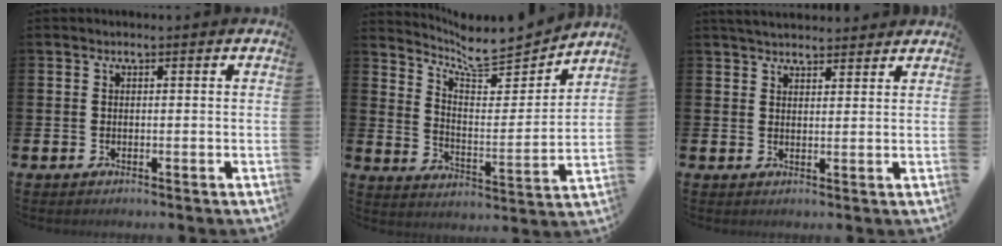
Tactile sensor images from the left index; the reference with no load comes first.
{"total": 7.6, "force": [7.1, 1.5, 2.2], "torque": [-0.072, -0.056, 0.120]}
{"total": 3.4, "force": [3.4, 0.6, 0.4], "torque": [-0.004, -0.015, 0.061]}